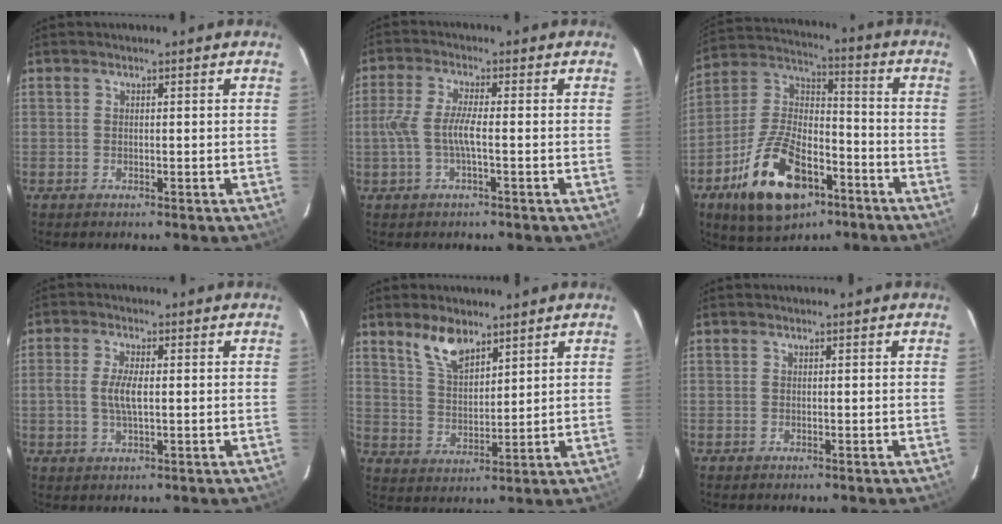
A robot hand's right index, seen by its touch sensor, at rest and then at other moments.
{"total": 5.4, "force": [-1.2, 0.6, 5.2], "torque": [-0.114, 0.001, -0.021]}
{"total": 19.4, "force": [-9.7, 10.2, 13.4], "torque": [-0.279, 0.006, -0.162]}
{"total": 4.4, "force": [-0.1, 1.6, 4.1], "torque": [-0.082, 0.000, 0.000]}
{"total": 7.5, "force": [5.4, 3.1, 4.2], "torque": [-0.075, 0.006, 0.109]}
{"total": 0.0}